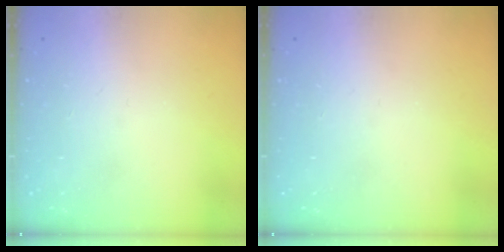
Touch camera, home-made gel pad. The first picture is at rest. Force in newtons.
{"total": 0.0}